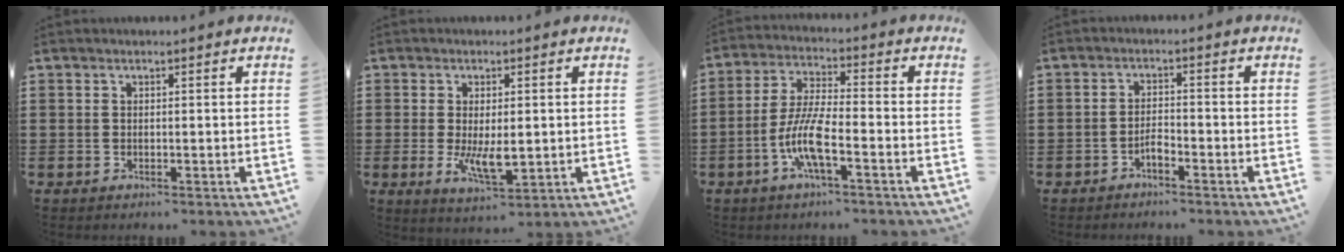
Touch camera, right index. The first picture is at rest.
{"total": 5.8, "force": [-0.4, 2.6, 5.2], "torque": [-0.104, -0.005, -0.011]}
{"total": 8.2, "force": [-3.4, 1.7, 7.3], "torque": [-0.167, -0.013, -0.071]}
{"total": 2.0, "force": [-1.5, 0.6, 1.2], "torque": [-0.026, 0.005, -0.030]}